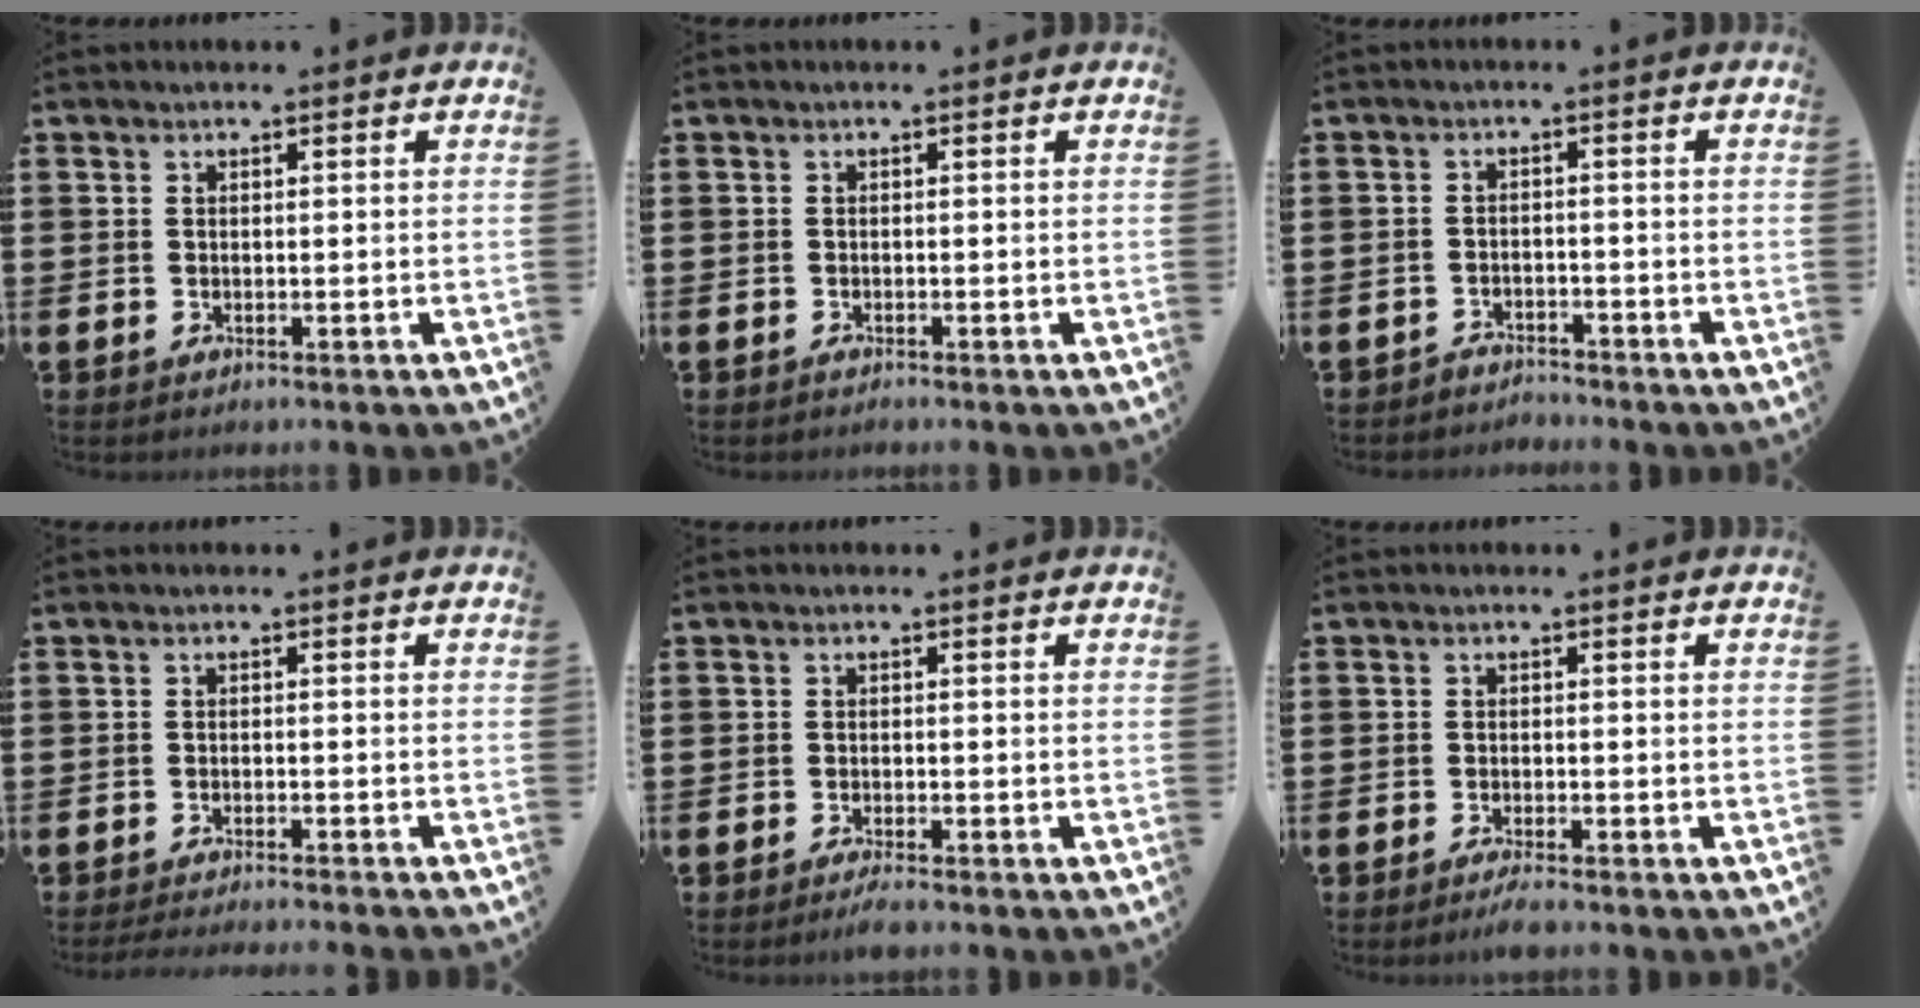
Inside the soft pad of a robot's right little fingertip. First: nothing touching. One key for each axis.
{"total": 0.0}
{"total": 2.1, "fx": -2.0, "fy": 0.2, "fz": -0.5, "tx": -0.001, "ty": 0.005, "tz": -0.047}
{"total": 1.7, "fx": -1.6, "fy": -0.2, "fz": 0.5, "tx": -0.006, "ty": 0.002, "tz": -0.031}
{"total": 1.5, "fx": -1.2, "fy": 0.1, "fz": 0.9, "tx": -0.016, "ty": 0.001, "tz": -0.023}
{"total": 1.7, "fx": -1.3, "fy": 0.1, "fz": 1.1, "tx": -0.020, "ty": 0.002, "tz": -0.025}